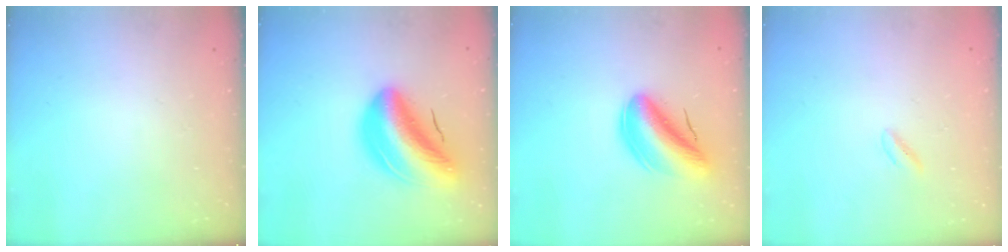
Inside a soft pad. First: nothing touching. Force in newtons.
{"total": 15.3, "press": 14.7, "slide": 4.2}
{"total": 11.7, "press": 11.3, "slide": 3.2}
{"total": 0.8, "press": 0.6, "slide": 0.6}